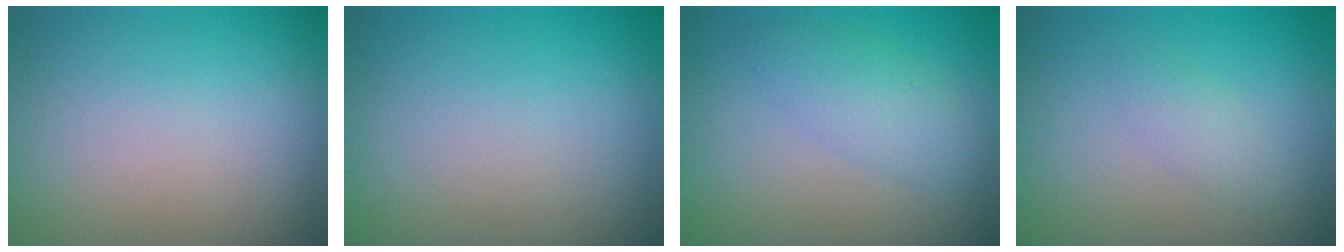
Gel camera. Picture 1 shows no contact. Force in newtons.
{"total": 0.0}
{"total": 2.7, "press": 2.7, "slide": 0.0}
{"total": 1.4, "press": 1.4, "slide": 0.1}